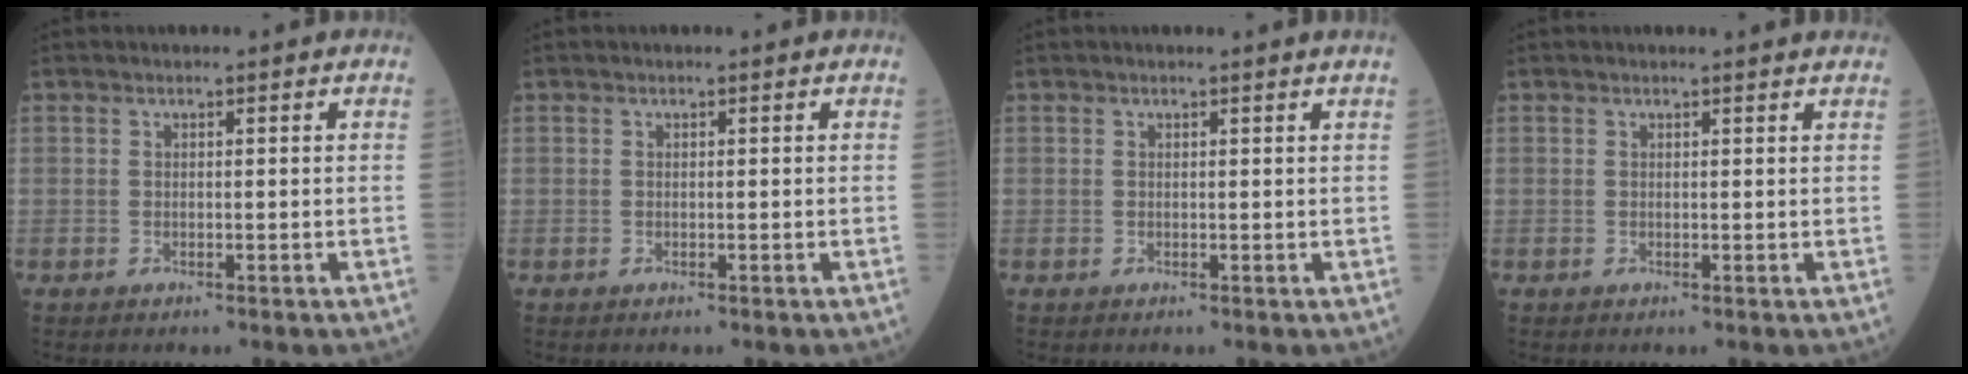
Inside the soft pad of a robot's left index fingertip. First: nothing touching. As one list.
[{"total": 0.0}, {"total": 1.1, "force": [1.0, -0.4, 0.3], "torque": [-0.011, -0.005, 0.015]}, {"total": 3.1, "force": [3.0, -0.1, 0.8], "torque": [-0.012, 0.004, 0.025]}]